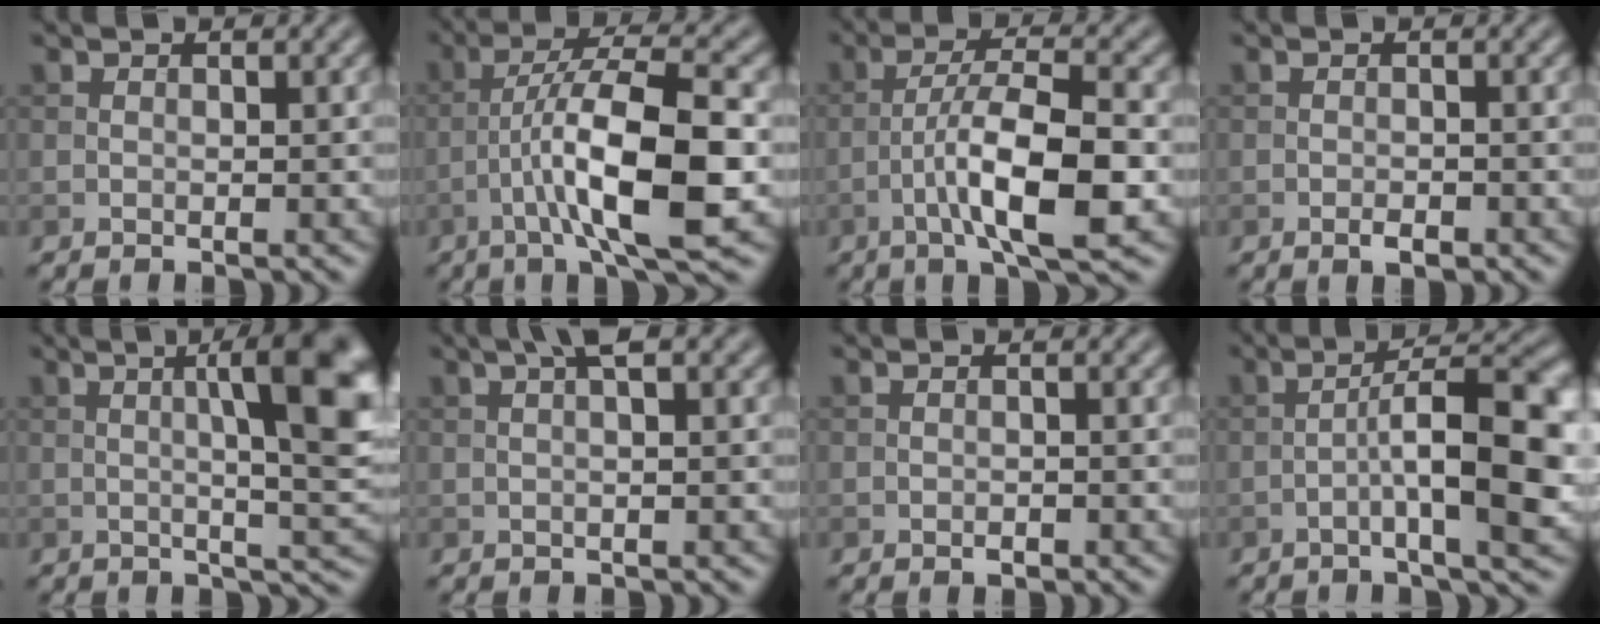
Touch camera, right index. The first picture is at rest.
{"total": 9.7, "force": [-2.8, 2.0, 9.1], "torque": [-0.149, 0.017, -0.053]}
{"total": 8.2, "force": [-2.8, 1.8, 7.5], "torque": [-0.125, 0.012, -0.054]}
{"total": 1.3, "force": [-0.7, 0.4, 1.0], "torque": [-0.018, -0.002, -0.013]}
{"total": 11.0, "force": [1.7, 2.5, 10.5], "torque": [-0.126, 0.009, 0.024]}
{"total": 2.2, "force": [0.9, 0.2, 2.0], "torque": [-0.034, 0.009, 0.015]}
{"total": 0.7, "force": [-0.4, 0.3, 0.5], "torque": [-0.010, 0.000, -0.007]}
{"total": 8.5, "force": [-1.9, 1.8, 8.0], "torque": [-0.118, 0.020, -0.036]}